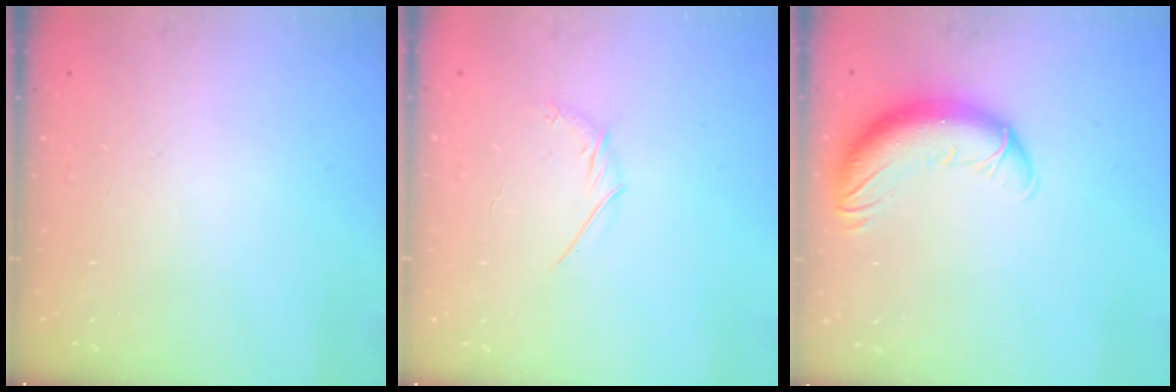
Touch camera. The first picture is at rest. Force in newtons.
{"total": 3.3, "press": 3.2, "slide": 0.7}
{"total": 12.8, "press": 12.4, "slide": 3.1}